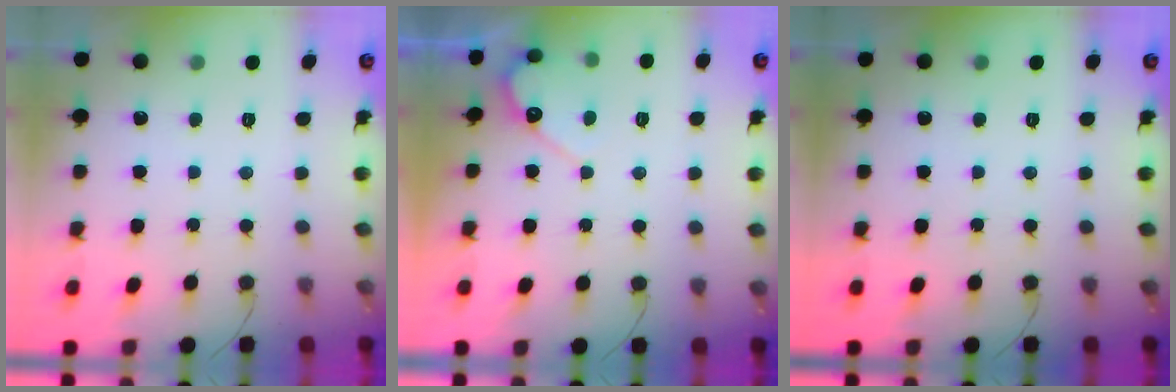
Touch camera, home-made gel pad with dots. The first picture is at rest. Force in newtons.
{"total": 5.9, "press": 5.9, "slide": 0.3}
{"total": 0.0}